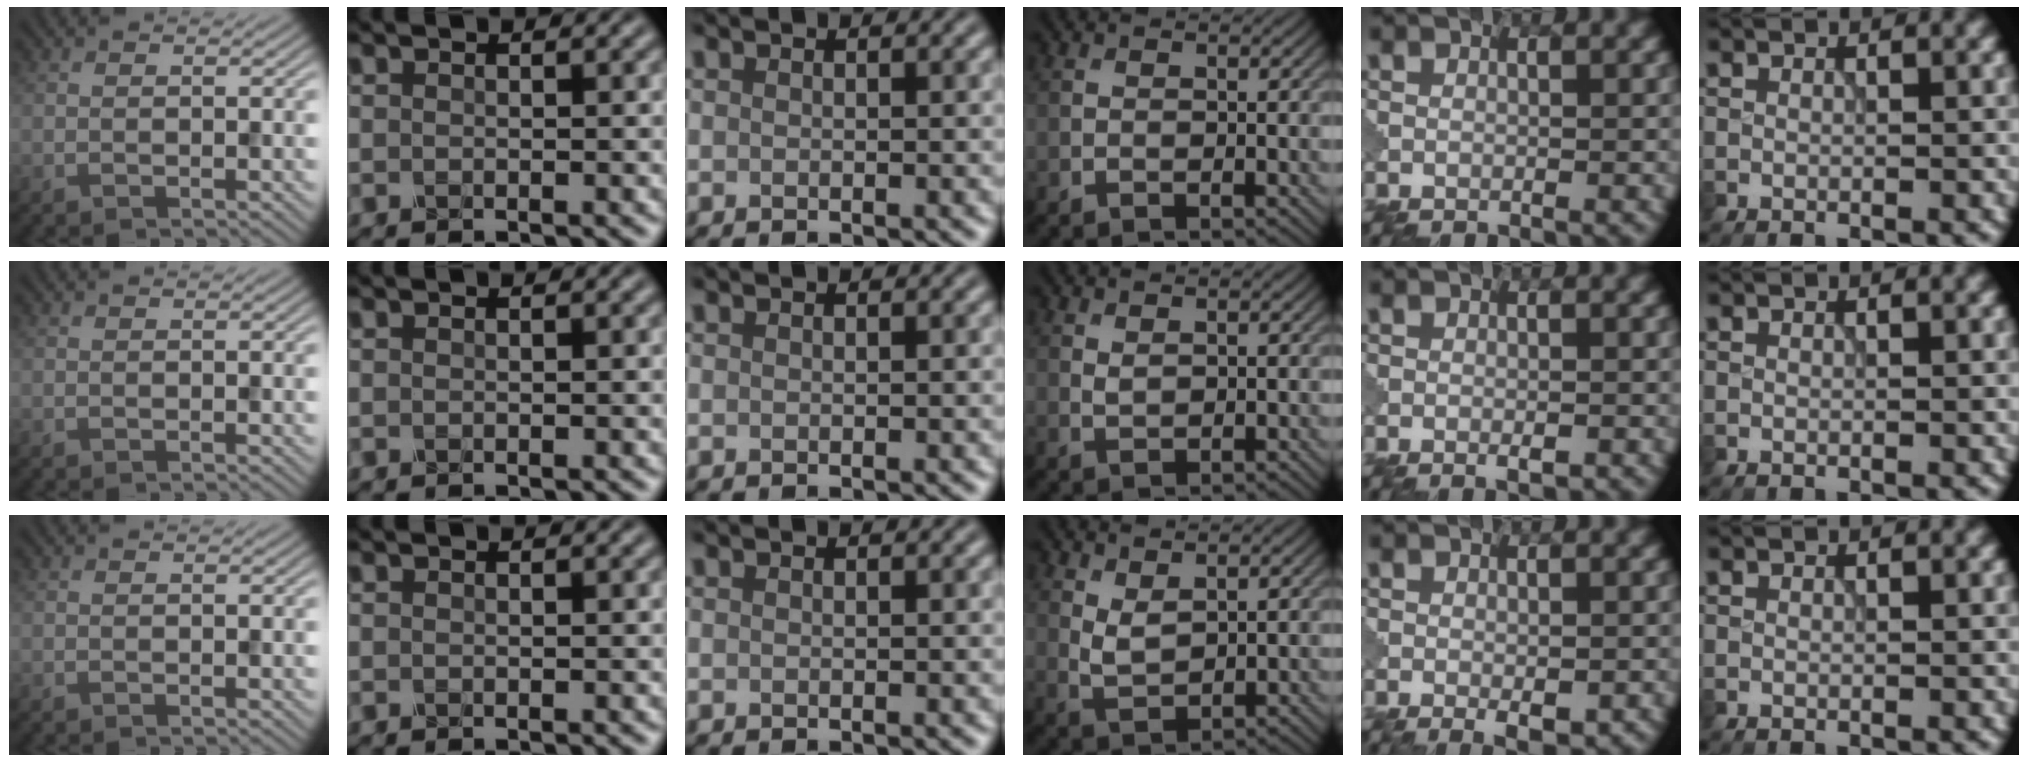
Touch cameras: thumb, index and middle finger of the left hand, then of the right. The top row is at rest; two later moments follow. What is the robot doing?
{"motion": "wrap", "object": "tissue paper"}